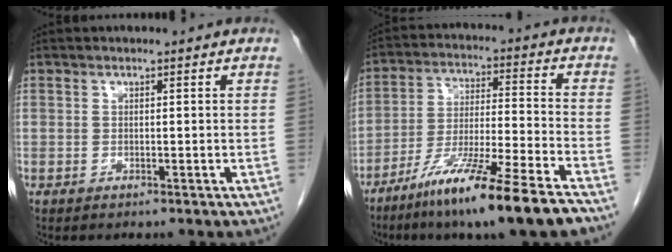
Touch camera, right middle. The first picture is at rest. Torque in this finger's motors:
{"motor_torque": [1.24, -0.90, 0.69, 0.18]}